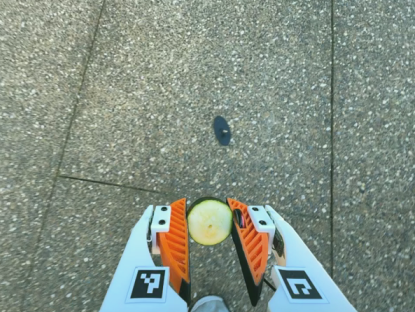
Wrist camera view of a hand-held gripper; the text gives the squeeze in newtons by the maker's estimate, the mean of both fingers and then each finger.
{"total": 10.2, "left": 10.1, "right": 10.4}